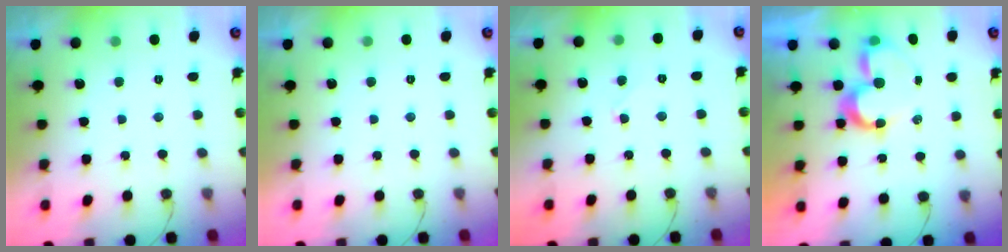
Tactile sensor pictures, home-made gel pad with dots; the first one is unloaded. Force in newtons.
{"total": 1.9, "press": 1.9, "slide": 0.1}
{"total": 2.8, "press": 2.8, "slide": 0.2}
{"total": 8.7, "press": 8.7, "slide": 0.1}